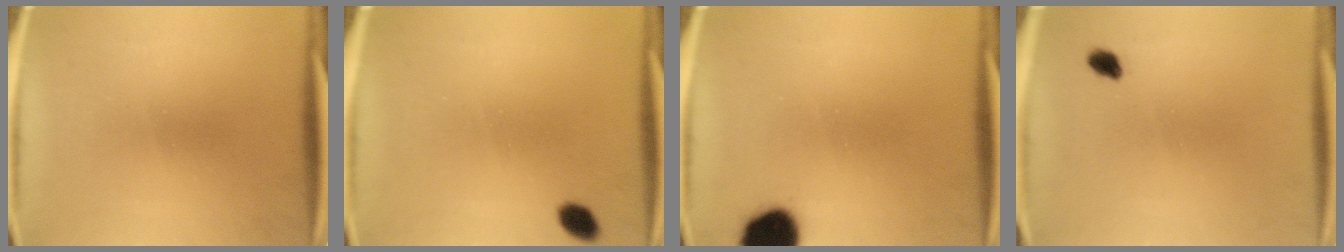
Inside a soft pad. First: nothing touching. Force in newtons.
{"total": 2.7}
{"total": 11.7}
{"total": 1.9}